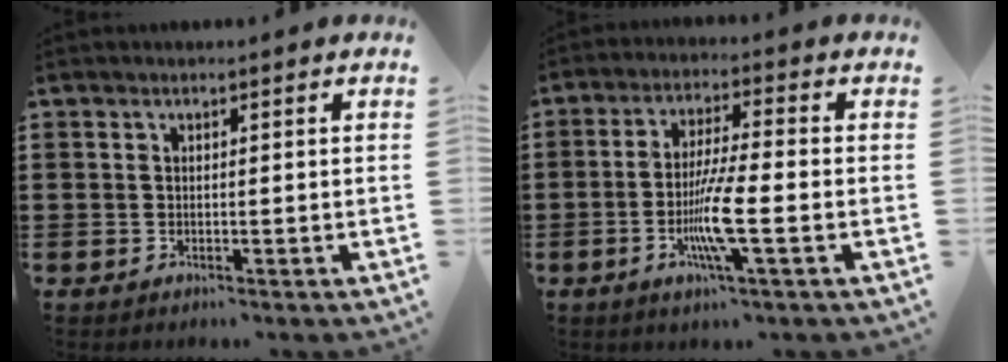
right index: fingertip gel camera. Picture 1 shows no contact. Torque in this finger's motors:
{"motor_torque": [1.71, 0.33, 0.67, 0.21]}